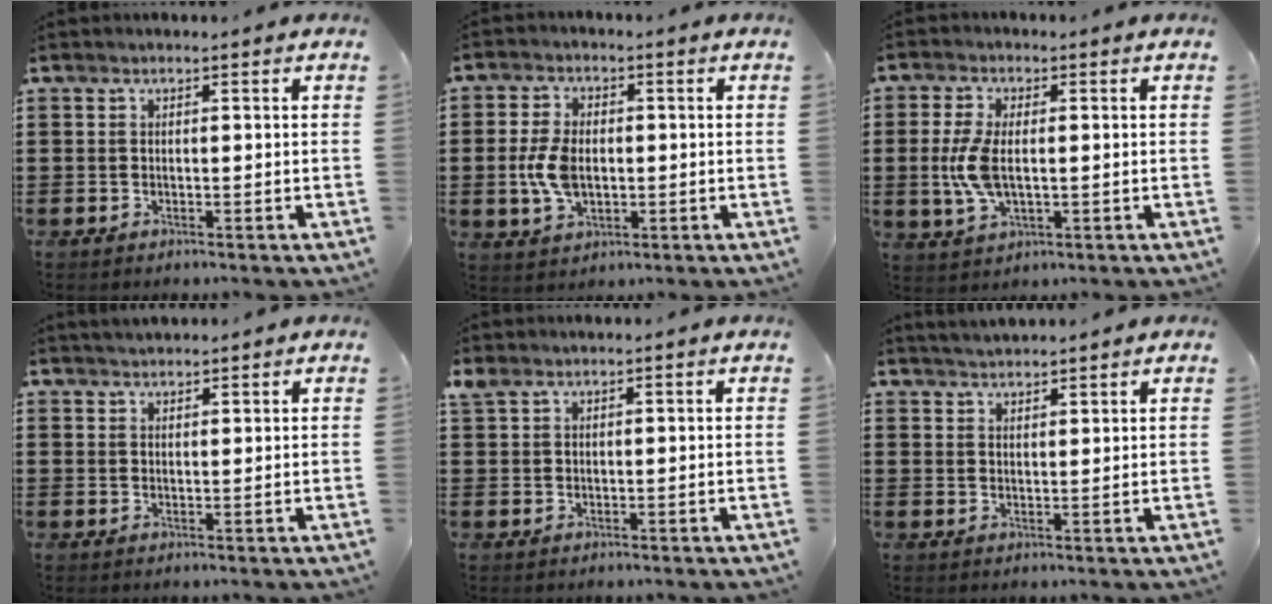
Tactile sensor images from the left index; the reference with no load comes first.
{"total": 6.7, "force": [-0.3, 4.2, 5.2], "torque": [-0.135, -0.001, -0.014]}
{"total": 6.9, "force": [0.0, 3.4, 6.0], "torque": [-0.148, -0.002, -0.009]}
{"total": 1.7, "force": [1.6, 0.3, 0.2], "torque": [-0.006, 0.004, 0.032]}
{"total": 1.4, "force": [1.0, 0.7, 0.6], "torque": [-0.015, 0.002, 0.020]}
{"total": 2.3, "force": [2.3, 0.1, 0.1], "torque": [-0.007, -0.001, 0.045]}